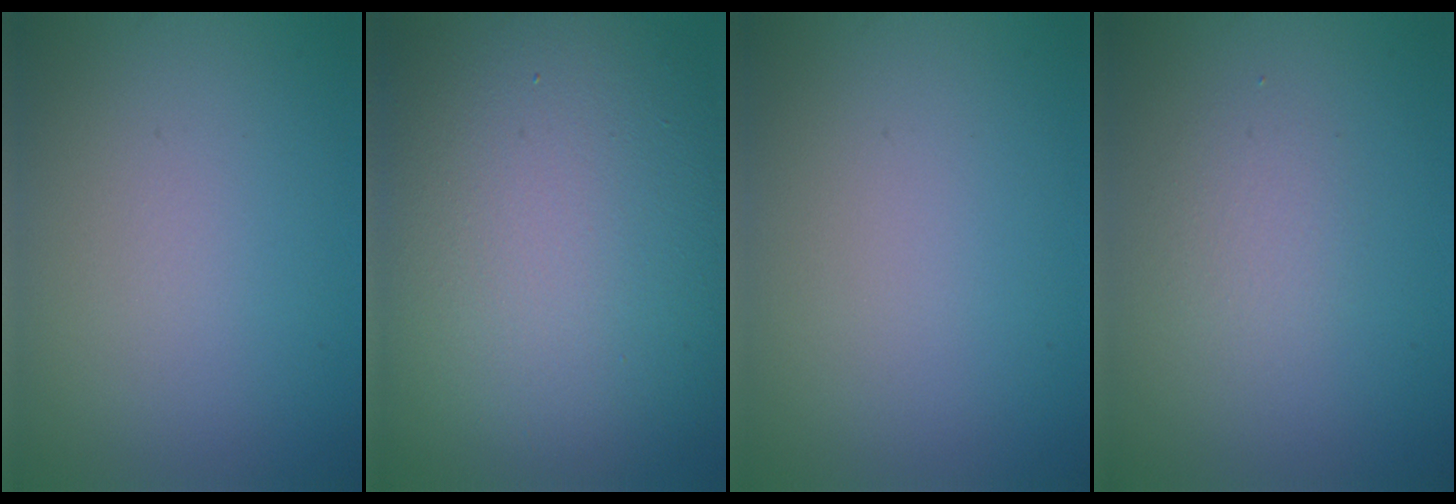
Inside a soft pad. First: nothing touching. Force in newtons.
{"total": 17.1, "press": 17.0, "slide": 1.4}
{"total": 0.0}
{"total": 1.5, "press": 1.5, "slide": 0.1}